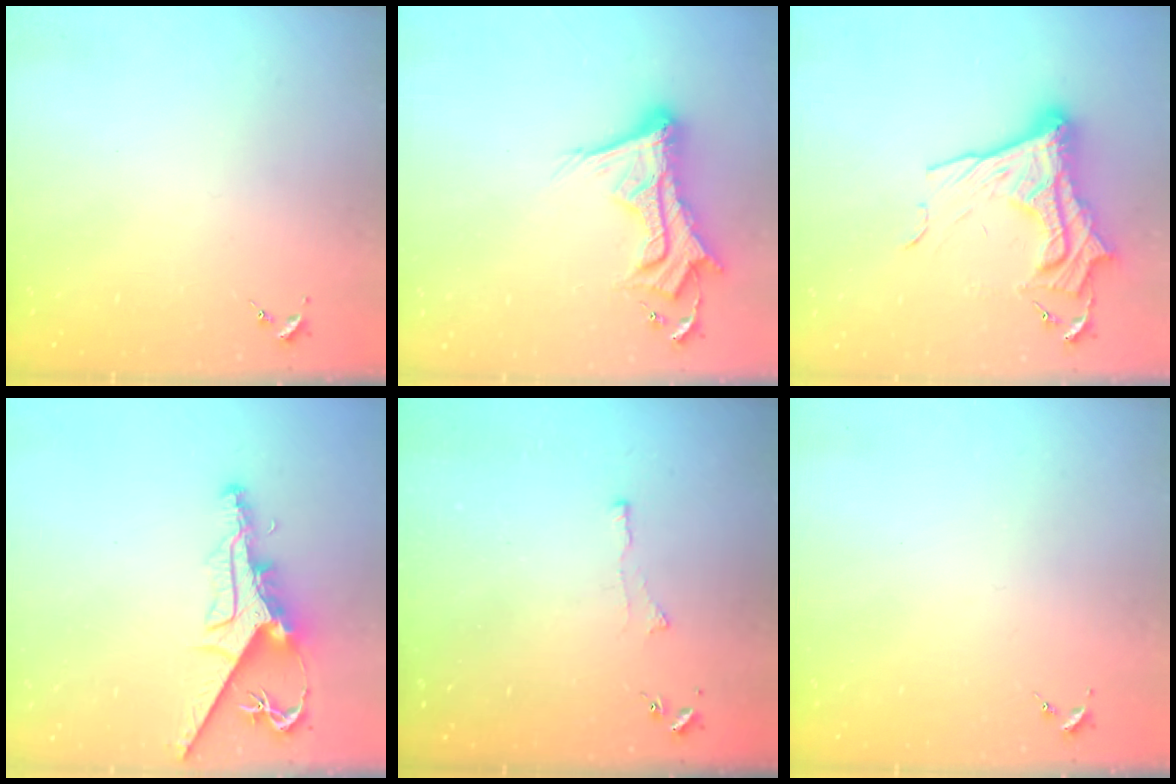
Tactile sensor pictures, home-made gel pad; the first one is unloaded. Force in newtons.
{"total": 15.4, "press": 15.3, "slide": 1.3}
{"total": 19.3, "press": 19.2, "slide": 1.7}
{"total": 10.3, "press": 10.2, "slide": 1.1}
{"total": 2.6, "press": 2.5, "slide": 0.6}
{"total": 0.0}